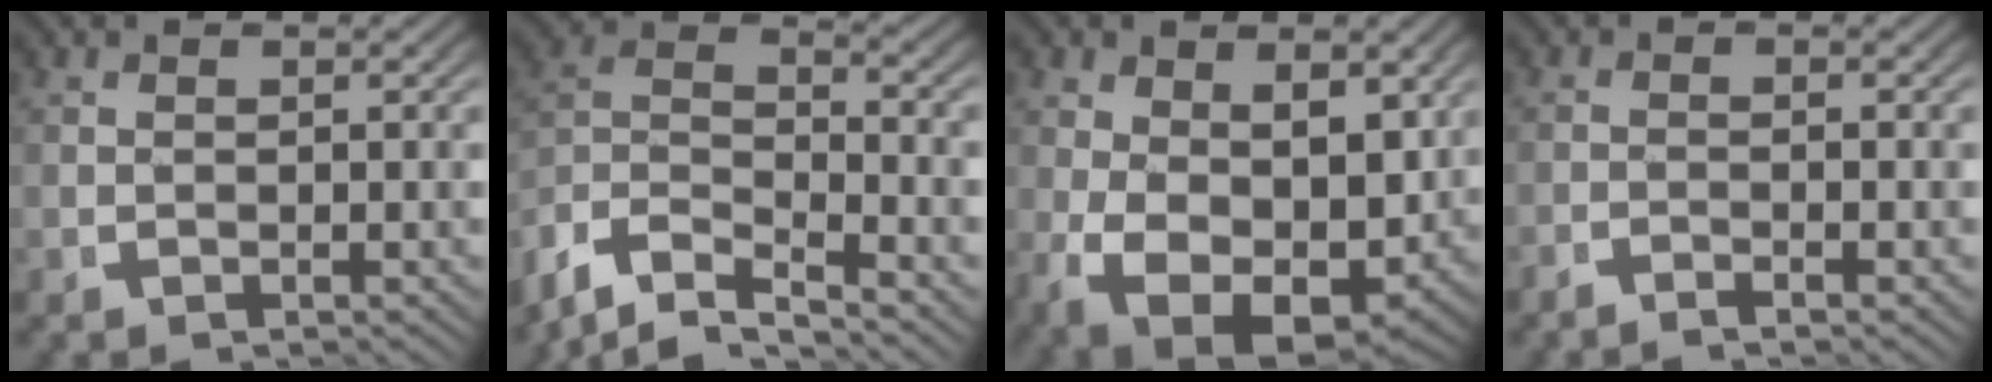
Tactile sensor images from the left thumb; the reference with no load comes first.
{"total": 11.2, "force": [-2.8, 8.4, 6.9], "torque": [-0.166, -0.042, -0.045]}
{"total": 10.7, "force": [-3.1, 7.1, 7.3], "torque": [-0.166, -0.068, -0.022]}
{"total": 1.3, "force": [-1.2, 0.0, 0.4], "torque": [-0.004, -0.001, -0.027]}